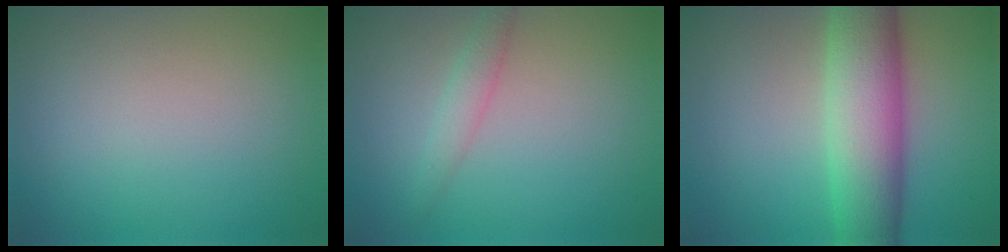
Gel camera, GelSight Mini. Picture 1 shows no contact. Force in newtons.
{"total": 1.6, "press": 1.6, "slide": 0.0}
{"total": 9.0, "press": 9.0, "slide": 0.2}